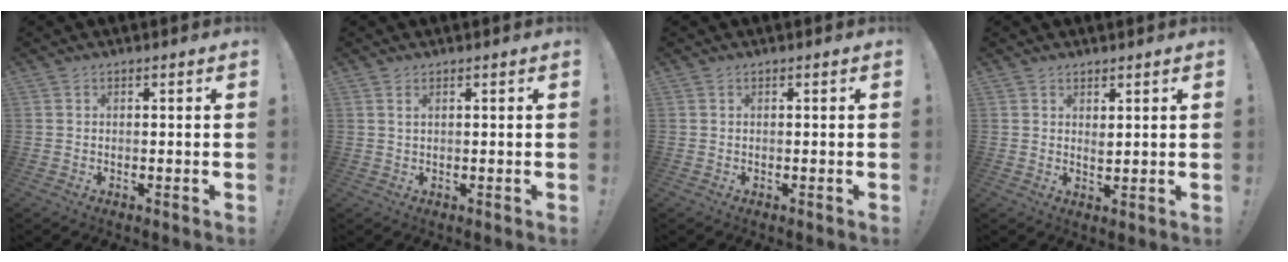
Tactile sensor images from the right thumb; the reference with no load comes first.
{"total": 1.2, "force": [0.6, 0.4, 1.0], "torque": [-0.013, -0.002, 0.009]}
{"total": 0.0}
{"total": 2.1, "force": [1.7, 0.8, 1.0], "torque": [-0.006, -0.015, 0.027]}